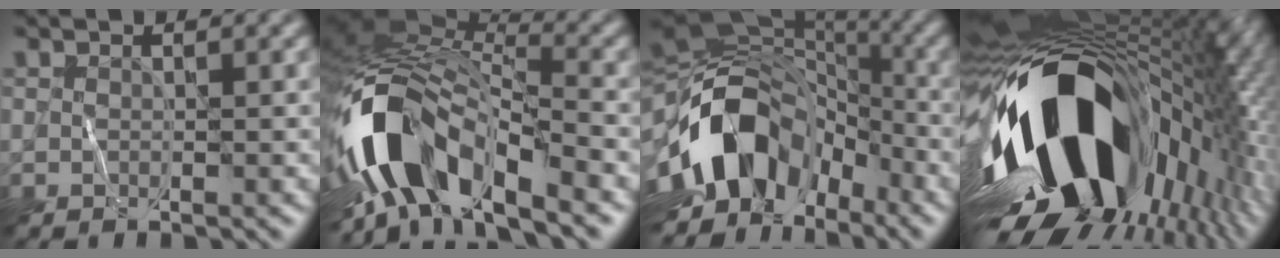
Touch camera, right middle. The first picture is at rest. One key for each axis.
{"total": 12.2, "fx": -6.0, "fy": 5.4, "fz": 9.2, "tx": -0.171, "ty": 0.000, "tz": -0.111}
{"total": 14.0, "fx": -5.0, "fy": 9.2, "fz": 9.3, "tx": -0.174, "ty": 0.016, "tz": -0.107}
{"total": 19.3, "fx": -3.6, "fy": 11.2, "fz": 15.3, "tx": -0.254, "ty": -0.007, "tz": -0.069}